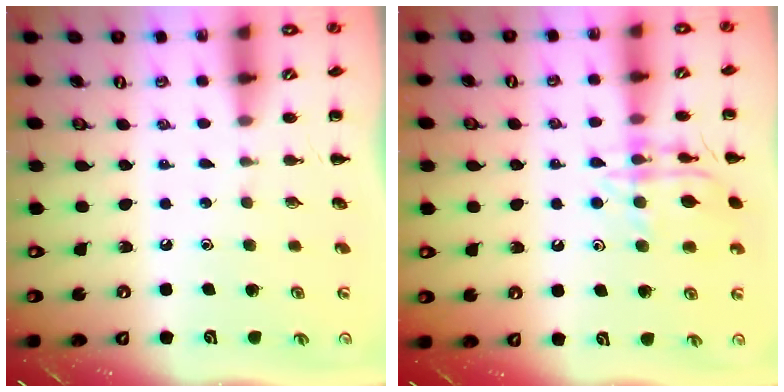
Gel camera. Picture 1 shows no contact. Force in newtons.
{"total": 14.2, "press": 14.1, "slide": 0.9}